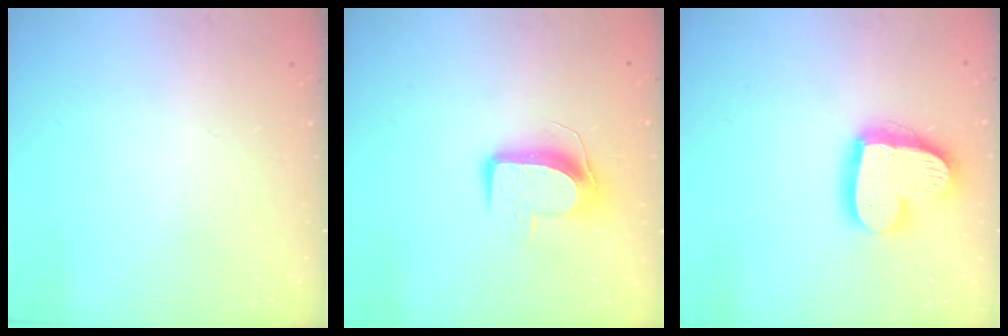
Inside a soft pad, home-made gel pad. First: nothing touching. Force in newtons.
{"total": 9.2, "press": 9.2, "slide": 0.2}
{"total": 17.4, "press": 17.3, "slide": 1.6}